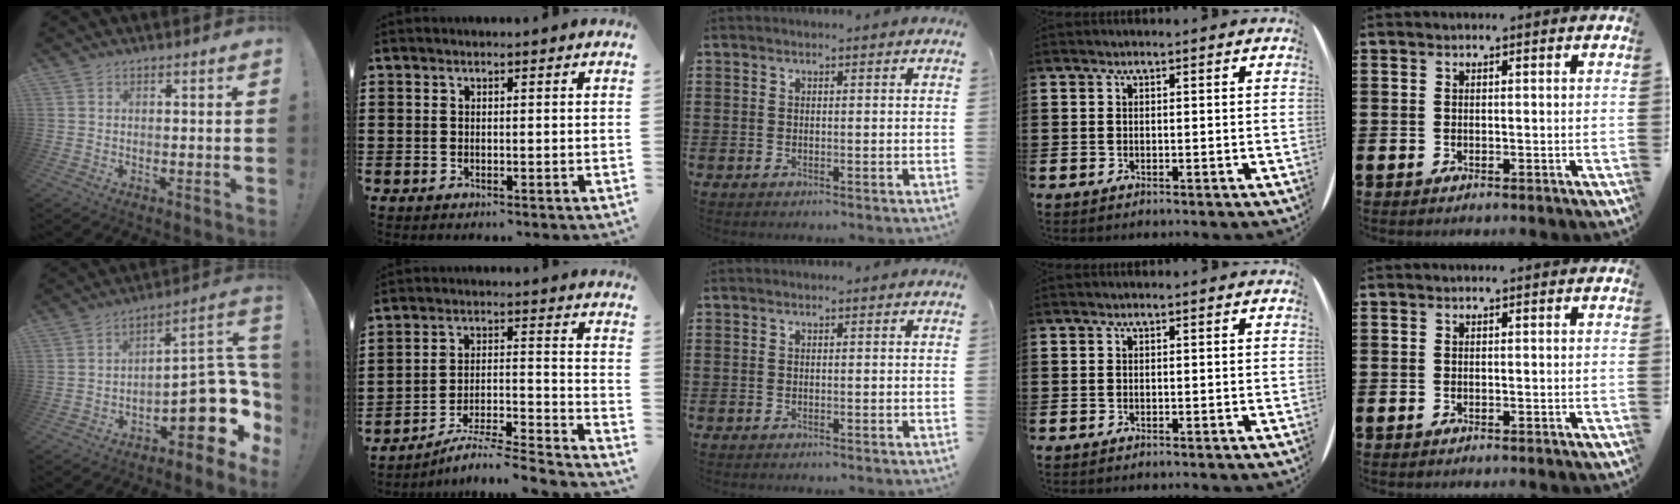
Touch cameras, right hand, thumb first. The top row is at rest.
{"thumb": {"total": 15.2, "force": [-4.2, 7.3, 12.7], "torque": [-0.142, 0.012, -0.058]}, "index": {"total": 5.3, "force": [-4.5, 0.1, 2.8], "torque": [-0.045, -0.014, -0.093]}}